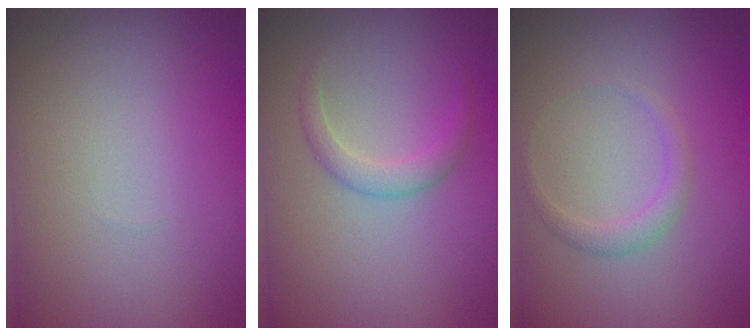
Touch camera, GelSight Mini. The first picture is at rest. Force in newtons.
{"total": 1.7, "press": 1.7, "slide": 0.1}
{"total": 1.3, "press": 1.3, "slide": 0.0}